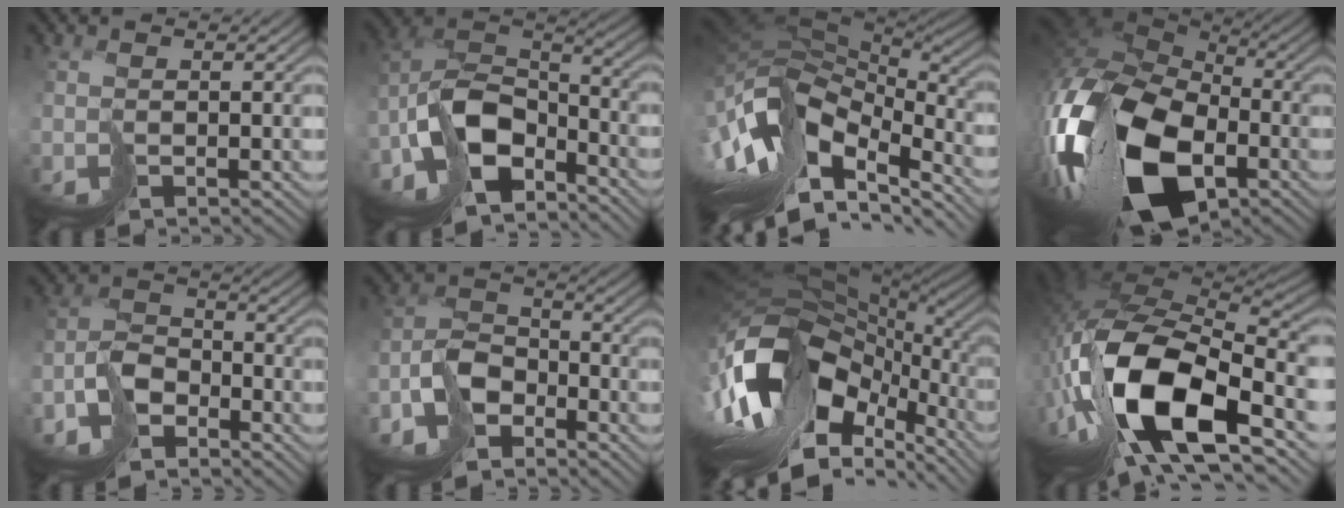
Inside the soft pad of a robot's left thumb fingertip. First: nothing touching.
{"total": 13.1, "force": [-8.1, 7.3, 7.4], "torque": [-0.171, -0.006, -0.156]}
{"total": 15.4, "force": [-8.4, 7.7, 10.4], "torque": [-0.240, 0.000, -0.139]}
{"total": 20.2, "force": [-6.0, 12.1, 15.0], "torque": [-0.359, -0.021, -0.097]}
{"total": 7.5, "force": [-6.1, 3.3, 2.9], "torque": [-0.054, 0.004, -0.127]}
{"total": 8.8, "force": [-6.7, 4.3, 3.8], "torque": [-0.073, 0.001, -0.140]}
{"total": 17.3, "force": [-4.9, 8.4, 14.3], "torque": [-0.276, -0.004, -0.065]}
{"total": 18.3, "force": [-7.0, 8.3, 14.7], "torque": [-0.315, -0.022, -0.112]}